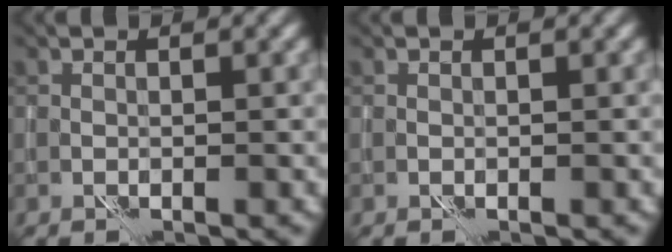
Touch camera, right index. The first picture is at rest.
{"total": 0.0}